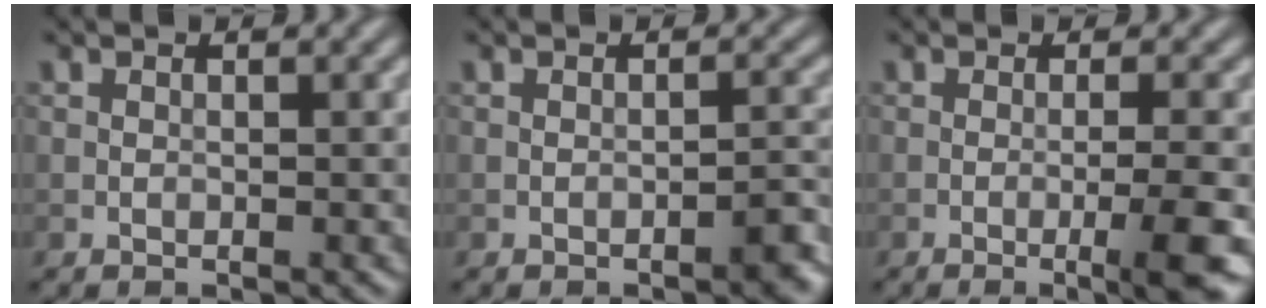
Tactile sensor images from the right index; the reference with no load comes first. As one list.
[{"total": 1.7, "force": [-1.1, 0.2, 1.2], "torque": [-0.013, 0.007, -0.017]}, {"total": 4.7, "force": [-1.4, 0.8, 4.4], "torque": [-0.058, -0.003, -0.027]}]